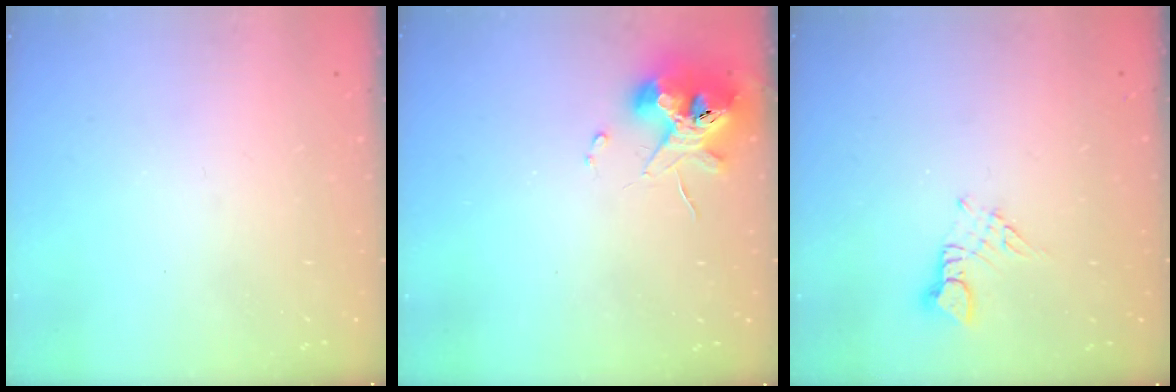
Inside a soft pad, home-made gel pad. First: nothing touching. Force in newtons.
{"total": 10.9, "press": 10.8, "slide": 1.6}
{"total": 3.0, "press": 3.0, "slide": 0.3}